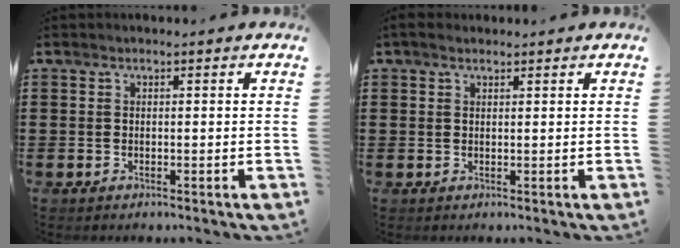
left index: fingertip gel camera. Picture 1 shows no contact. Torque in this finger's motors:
{"motor_torque": [2.14, 0.00, 0.36, 0.09]}